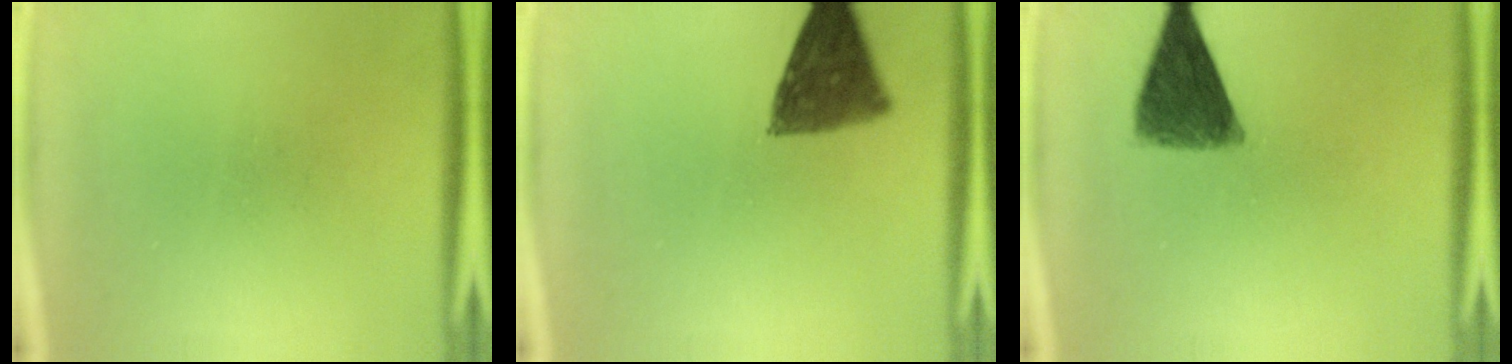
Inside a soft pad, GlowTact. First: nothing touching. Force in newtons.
{"total": 9.8}
{"total": 9.0}